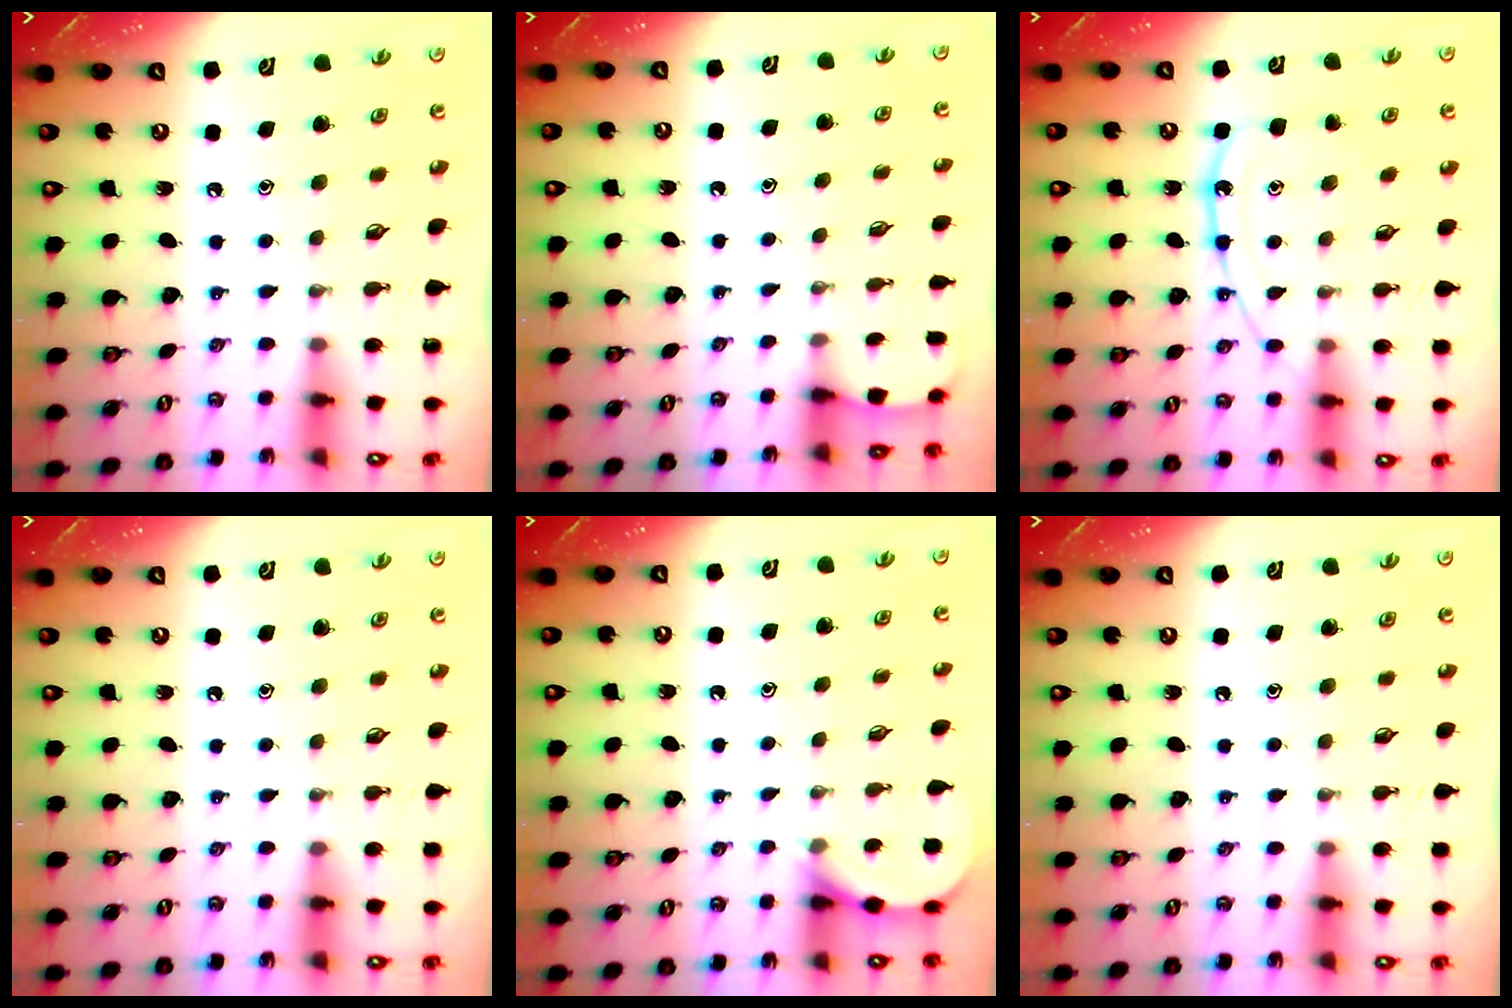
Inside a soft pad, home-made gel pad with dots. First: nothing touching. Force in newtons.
{"total": 1.3, "press": 1.3, "slide": 0.1}
{"total": 12.8, "press": 12.7, "slide": 0.9}
{"total": 1.9, "press": 1.9, "slide": 0.1}
{"total": 4.5, "press": 4.4, "slide": 0.3}
{"total": 2.4, "press": 2.4, "slide": 0.4}